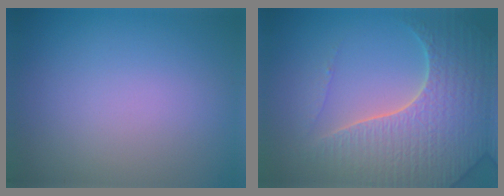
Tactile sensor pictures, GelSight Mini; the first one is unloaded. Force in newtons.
{"total": 6.9, "press": 6.7, "slide": 1.5}